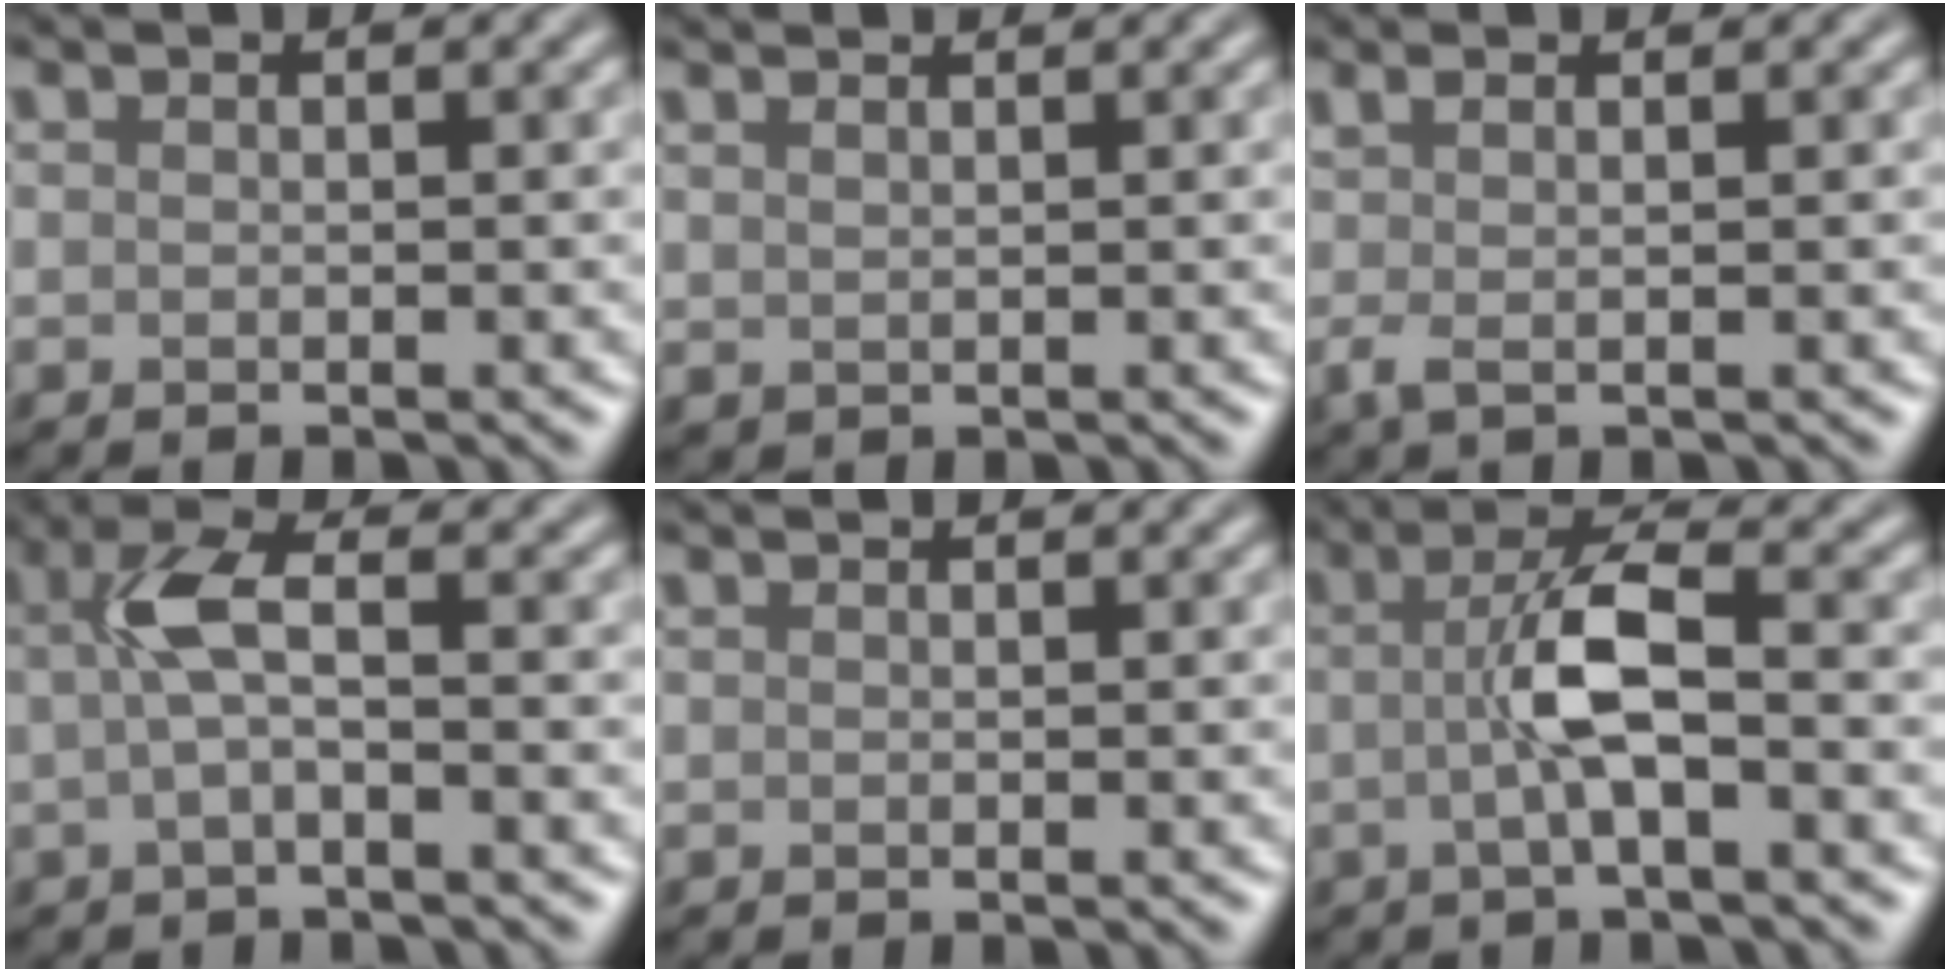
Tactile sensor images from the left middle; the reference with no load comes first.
{"total": 1.5, "force": [1.4, 0.4, 0.5], "torque": [-0.018, 0.007, 0.029]}
{"total": 1.8, "force": [0.4, 0.3, 1.8], "torque": [-0.044, 0.007, 0.007]}
{"total": 3.0, "force": [-0.1, 0.6, 2.9], "torque": [-0.068, 0.010, -0.007]}
{"total": 0.0}
{"total": 4.2, "force": [-0.6, 0.7, 4.1], "torque": [-0.082, 0.013, -0.015]}